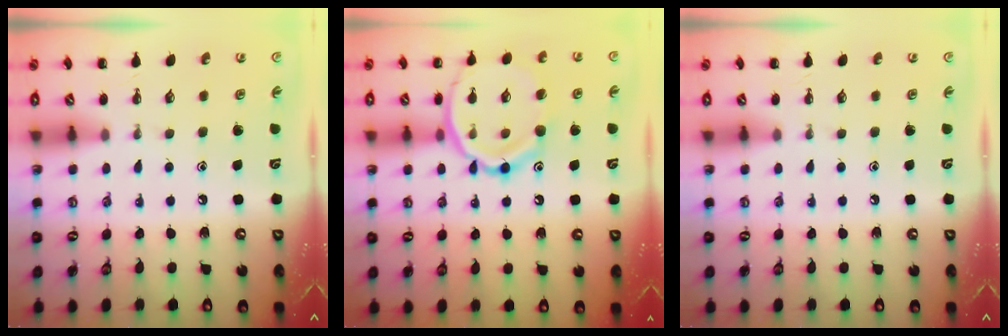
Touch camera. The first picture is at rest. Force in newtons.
{"total": 16.1, "press": 16.0, "slide": 1.8}
{"total": 0.0}